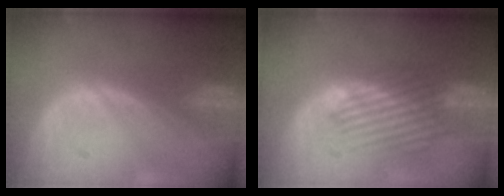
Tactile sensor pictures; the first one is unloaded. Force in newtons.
{"total": 5.4, "press": 5.1, "slide": 1.7}